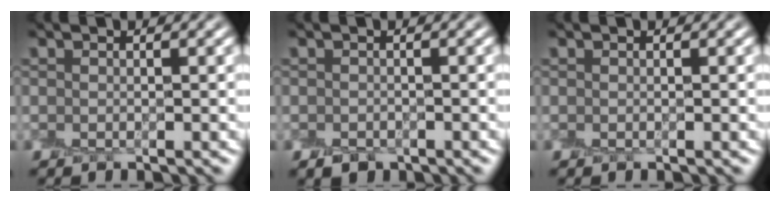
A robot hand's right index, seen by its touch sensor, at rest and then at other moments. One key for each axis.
{"total": 0.8, "fx": -0.5, "fy": 0.6, "fz": -0.1, "tx": 0.005, "ty": 0.000, "tz": -0.013}
{"total": 0.0}